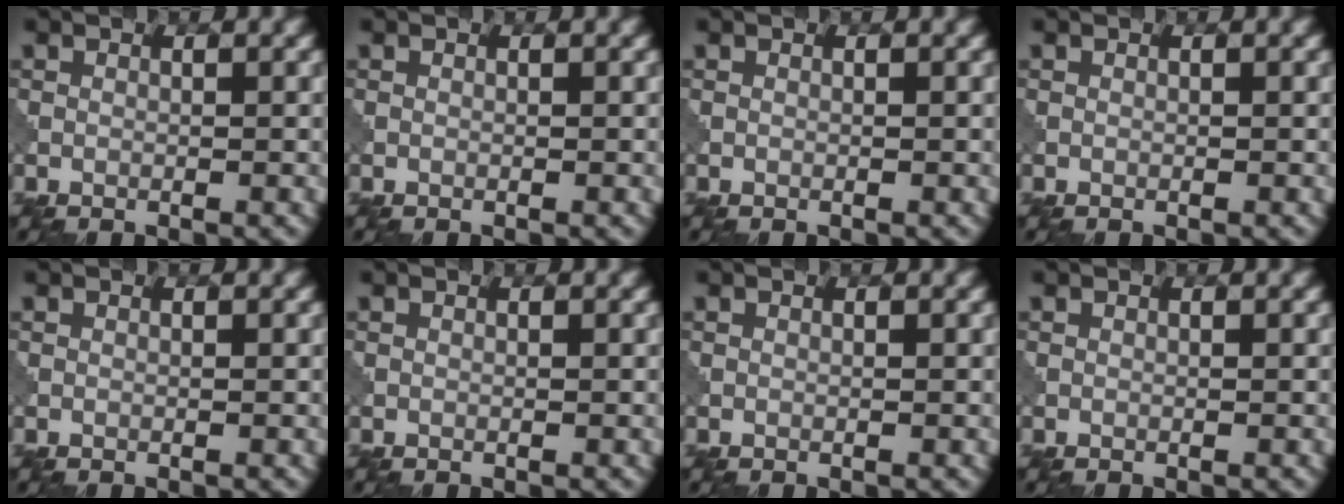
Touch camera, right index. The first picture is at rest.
{"total": 0.0}
{"total": 0.0}
{"total": 0.0}
{"total": 0.0}
{"total": 0.0}
{"total": 0.0}
{"total": 0.0}